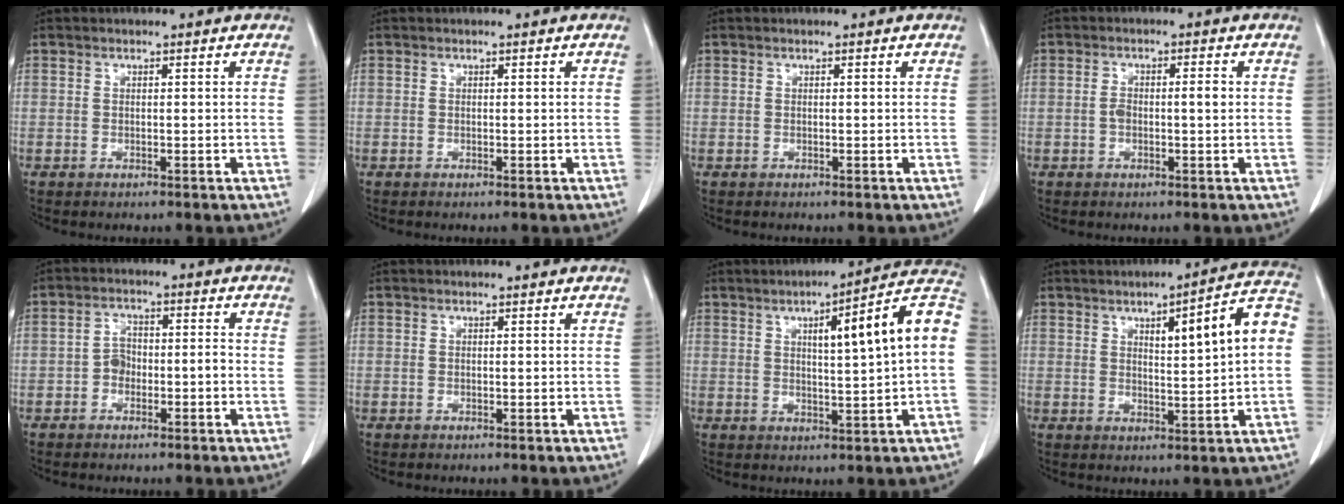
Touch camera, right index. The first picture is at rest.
{"total": 0.0}
{"total": 0.0}
{"total": 3.0, "force": [0.0, 1.0, 2.9], "torque": [-0.052, 0.012, 0.004]}
{"total": 3.7, "force": [-1.3, 1.1, 3.3], "torque": [-0.058, 0.022, -0.016]}
{"total": 0.0}
{"total": 13.4, "force": [2.2, 0.4, 13.2], "torque": [-0.183, 0.027, 0.027]}
{"total": 10.3, "force": [1.8, 0.8, 10.1], "torque": [-0.138, 0.022, 0.024]}